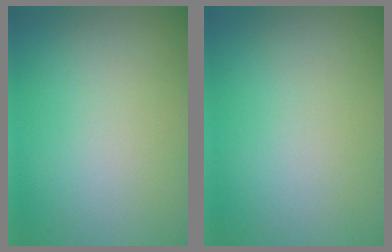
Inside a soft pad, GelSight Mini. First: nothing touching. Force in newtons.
{"total": 0.0}